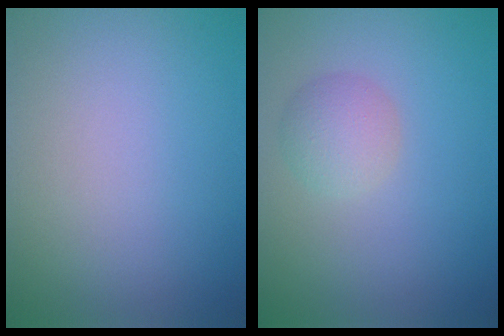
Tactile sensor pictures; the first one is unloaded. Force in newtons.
{"total": 2.3, "press": 2.3, "slide": 0.0}